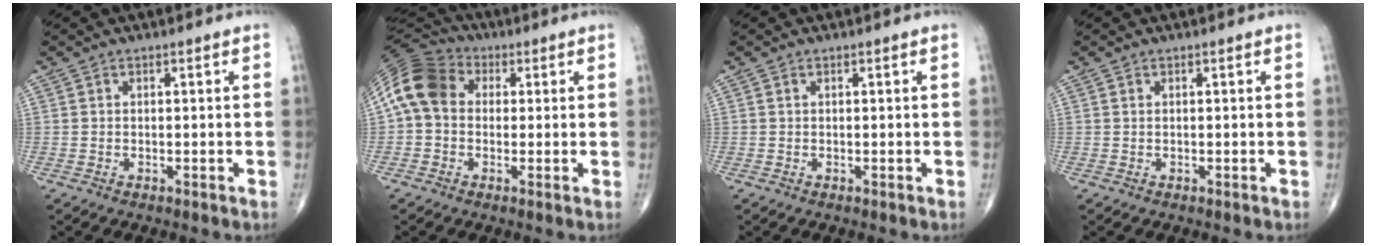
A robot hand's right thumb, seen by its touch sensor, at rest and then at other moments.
{"total": 11.7, "force": [1.5, 9.1, 7.3], "torque": [-0.130, 0.032, 0.014]}
{"total": 0.0}
{"total": 0.0}